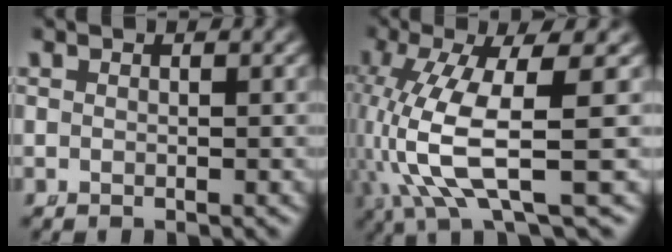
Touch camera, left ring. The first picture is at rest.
{"total": 7.4, "force": [-0.6, 2.2, 7.0], "torque": [-0.155, -0.026, 0.007]}